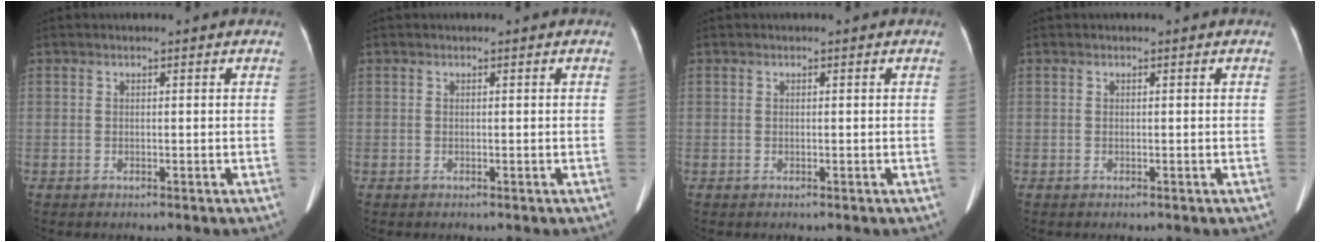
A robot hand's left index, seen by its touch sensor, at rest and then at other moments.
{"total": 0.0}
{"total": 0.0}
{"total": 0.0}